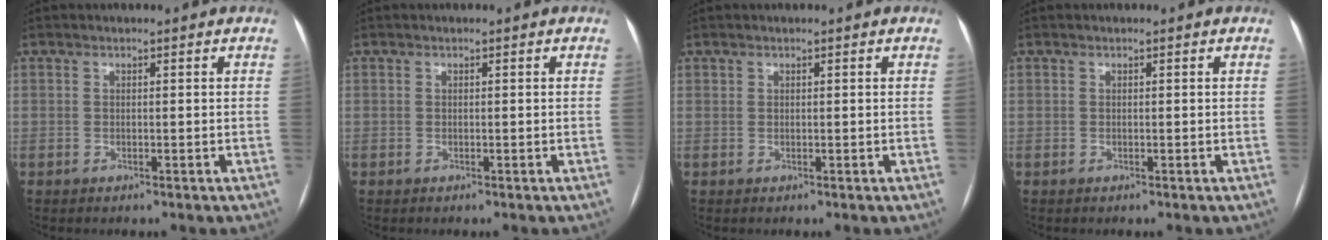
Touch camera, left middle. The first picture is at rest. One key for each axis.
{"total": 0.0}
{"total": 0.0}
{"total": 0.0}